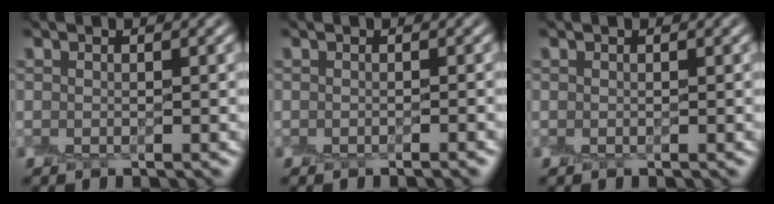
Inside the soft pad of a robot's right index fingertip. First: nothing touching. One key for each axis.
{"total": 0.9, "fx": -0.8, "fy": -0.2, "fz": 0.2, "tx": -0.001, "ty": -0.007, "tz": -0.012}
{"total": 0.0}